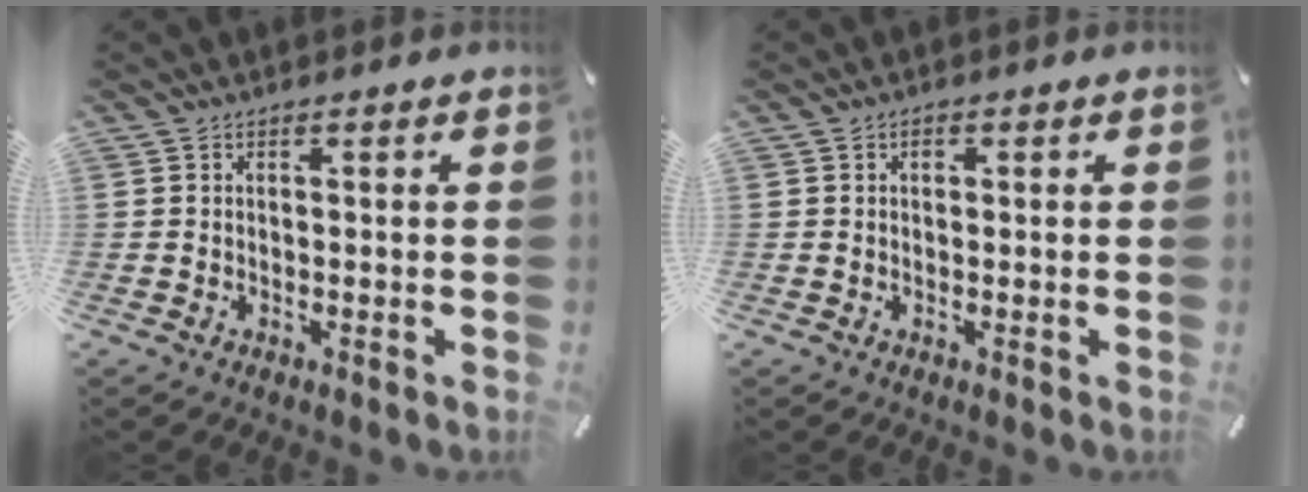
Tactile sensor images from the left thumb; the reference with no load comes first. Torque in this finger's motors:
{"motor_torque": [0.19, 0.35, 0.11, -0.28, 0.04]}